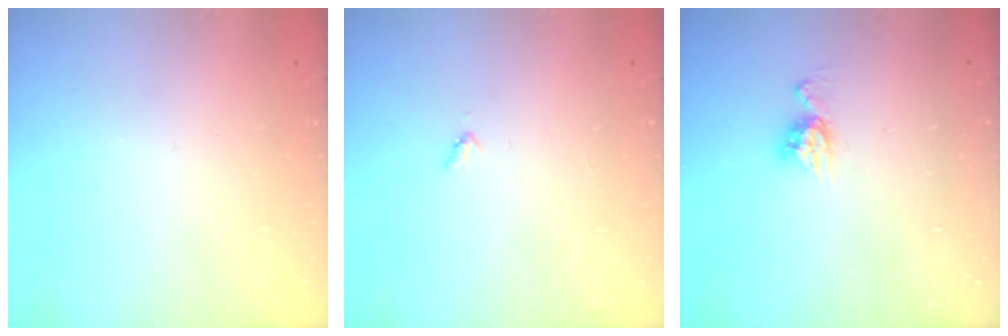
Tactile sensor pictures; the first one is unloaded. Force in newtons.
{"total": 3.0, "press": 3.0, "slide": 0.3}
{"total": 6.8, "press": 6.8, "slide": 0.5}